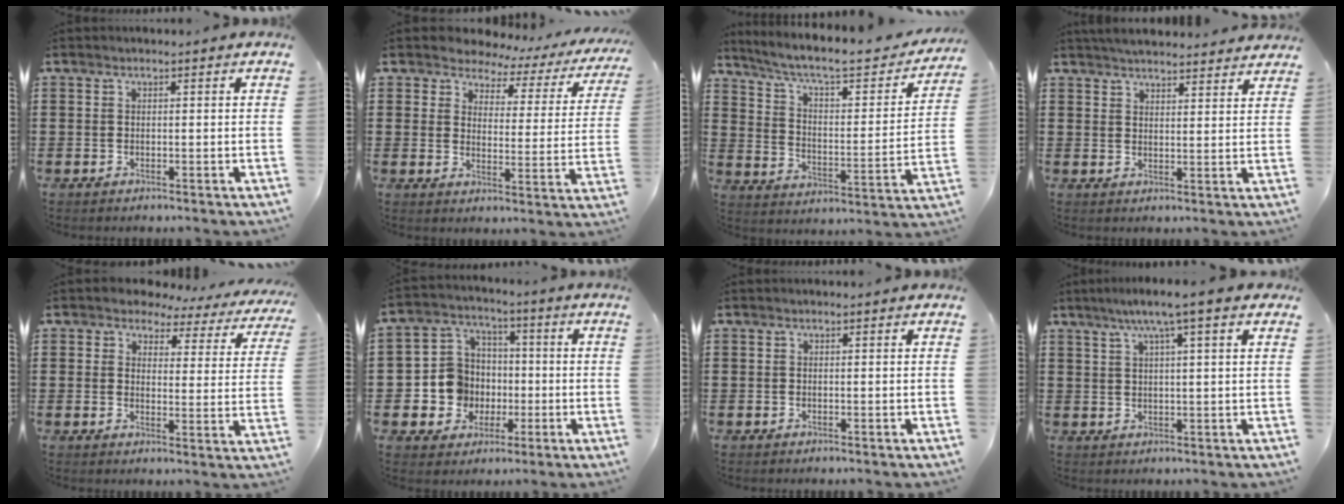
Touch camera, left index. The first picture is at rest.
{"total": 3.6, "force": [3.1, 1.7, 0.7], "torque": [-0.037, -0.019, 0.048]}
{"total": 7.1, "force": [5.7, 1.2, 4.1], "torque": [-0.095, -0.043, 0.090]}
{"total": 4.0, "force": [4.0, 0.0, 0.6], "torque": [-0.023, -0.013, 0.074]}
{"total": 3.6, "force": [3.1, 1.5, 1.0], "torque": [-0.031, -0.021, 0.049]}
{"total": 8.1, "force": [-0.7, 7.9, 1.6], "torque": [-0.076, 0.009, -0.005]}
{"total": 0.0}
{"total": 5.4, "force": [3.2, -0.4, 4.4], "torque": [-0.091, 0.003, 0.051]}